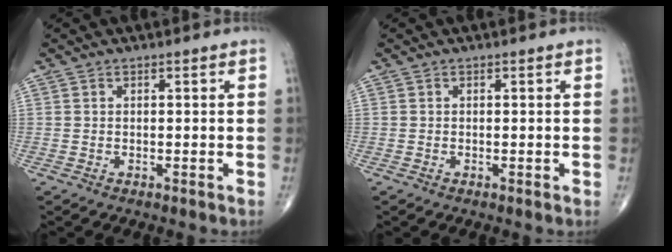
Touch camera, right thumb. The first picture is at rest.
{"total": 0.0}